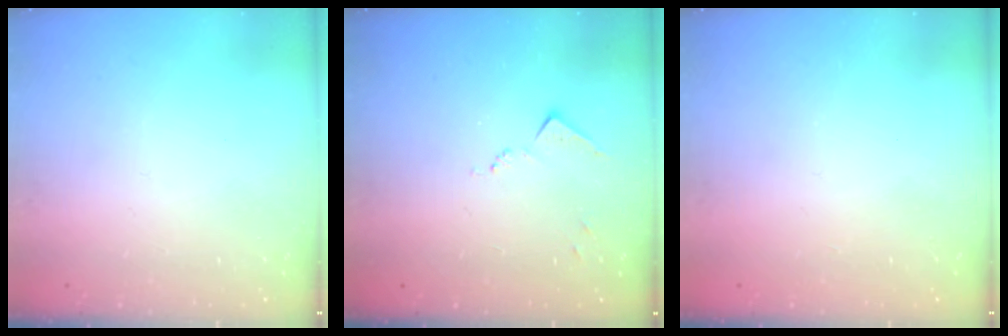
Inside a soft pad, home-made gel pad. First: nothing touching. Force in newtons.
{"total": 7.0, "press": 6.9, "slide": 0.8}
{"total": 1.0, "press": 0.9, "slide": 0.4}